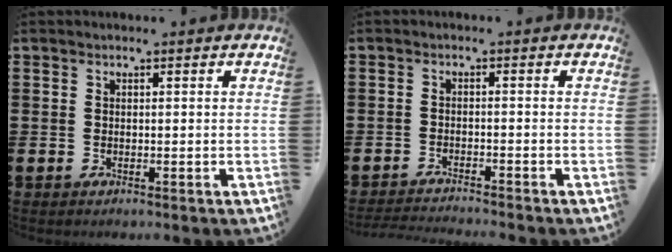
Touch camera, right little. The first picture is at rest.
{"total": 1.7, "force": [-1.7, -0.3, 0.2], "torque": [-0.003, 0.002, -0.035]}